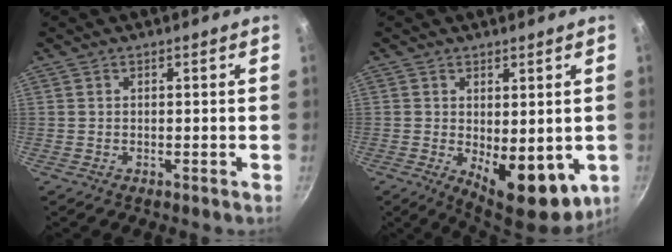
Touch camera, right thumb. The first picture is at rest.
{"total": 11.4, "force": [-1.5, 5.6, 9.9], "torque": [-0.110, -0.015, -0.006]}